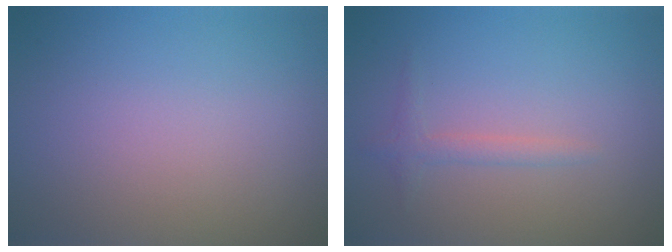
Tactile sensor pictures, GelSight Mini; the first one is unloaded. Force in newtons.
{"total": 1.3, "press": 1.3, "slide": 0.0}